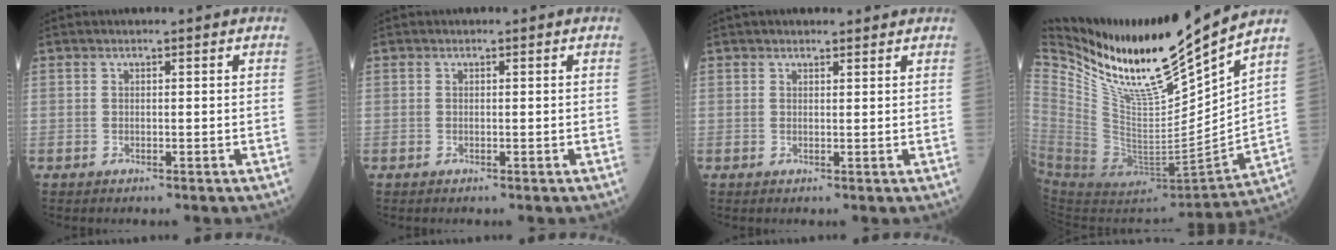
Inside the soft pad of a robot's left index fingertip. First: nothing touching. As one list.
[{"total": 0.0}, {"total": 3.4, "force": [3.0, 0.9, 1.3], "torque": [-0.015, 0.022, 0.038]}, {"total": 20.6, "force": [17.6, 0.4, 10.8], "torque": [-0.189, -0.065, 0.324]}]